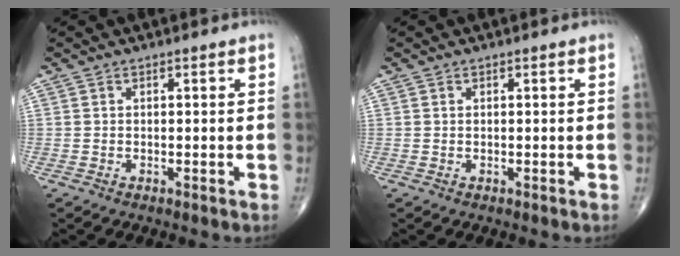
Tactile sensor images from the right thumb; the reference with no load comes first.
{"total": 0.0}